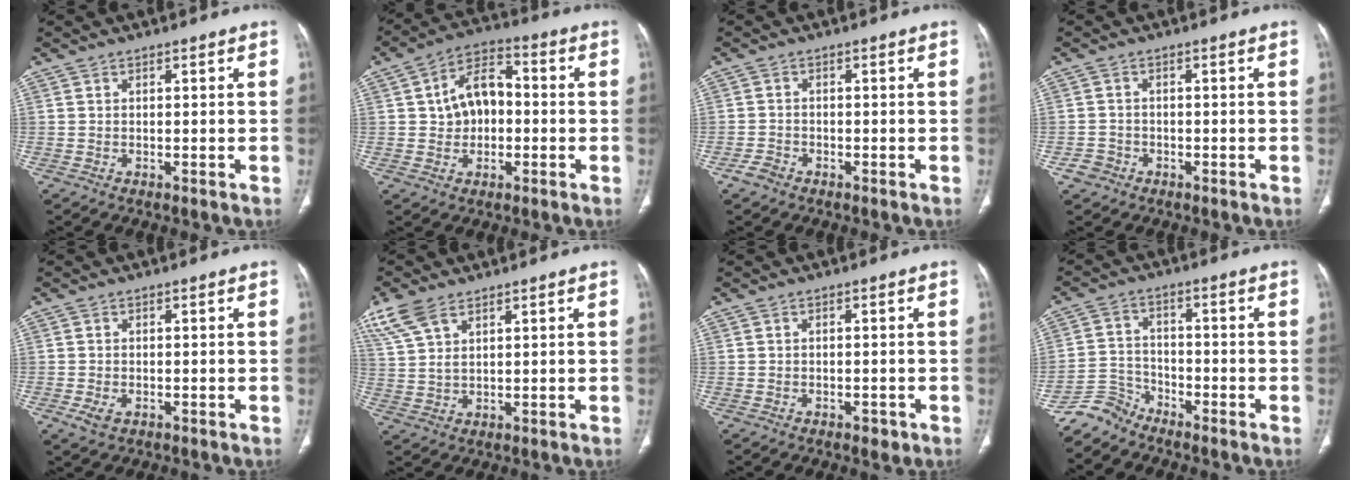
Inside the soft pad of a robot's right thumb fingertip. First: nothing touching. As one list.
[{"total": 10.1, "force": [0.3, 7.1, 7.1], "torque": [-0.096, 0.028, -0.004]}, {"total": 2.1, "force": [-1.4, 1.4, 0.7], "torque": [-0.019, 0.007, -0.026]}, {"total": 2.3, "force": [-1.2, 2.0, 0.2], "torque": [-0.001, 0.012, -0.023]}, {"total": 2.5, "force": [-0.9, 1.6, 1.7], "torque": [-0.038, -0.003, -0.012]}, {"total": 7.3, "force": [4.8, 3.3, 4.5], "torque": [-0.107, 0.000, 0.107]}, {"total": 1.7, "force": [-0.8, 1.1, 1.0], "torque": [-0.009, 0.002, -0.007]}, {"total": 5.0, "force": [-4.7, 1.6, -0.5], "torque": [0.010, 0.030, -0.101]}]